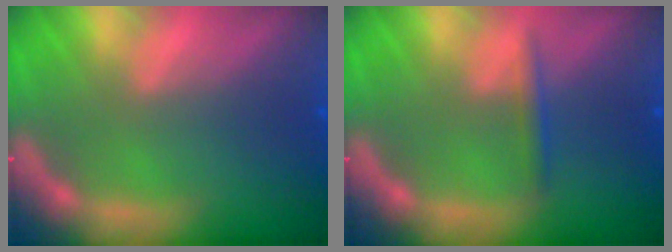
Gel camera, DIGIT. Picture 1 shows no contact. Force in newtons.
{"total": 1.4}